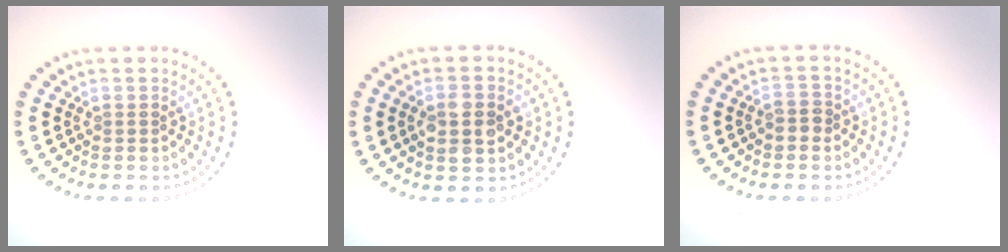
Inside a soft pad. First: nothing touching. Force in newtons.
{"total": 3.3, "press": 3.3, "slide": 0.2}
{"total": 1.5, "press": 1.4, "slide": 0.6}